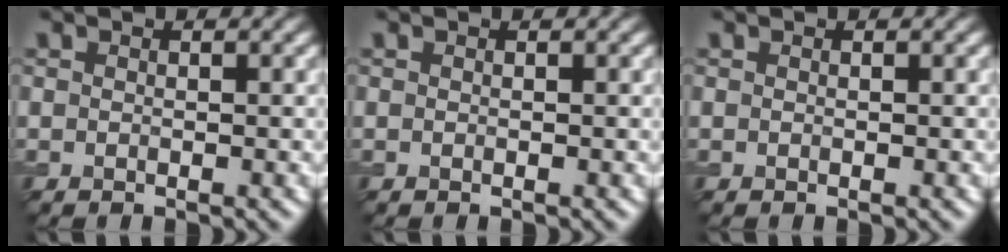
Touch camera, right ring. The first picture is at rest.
{"total": 0.0}
{"total": 0.0}